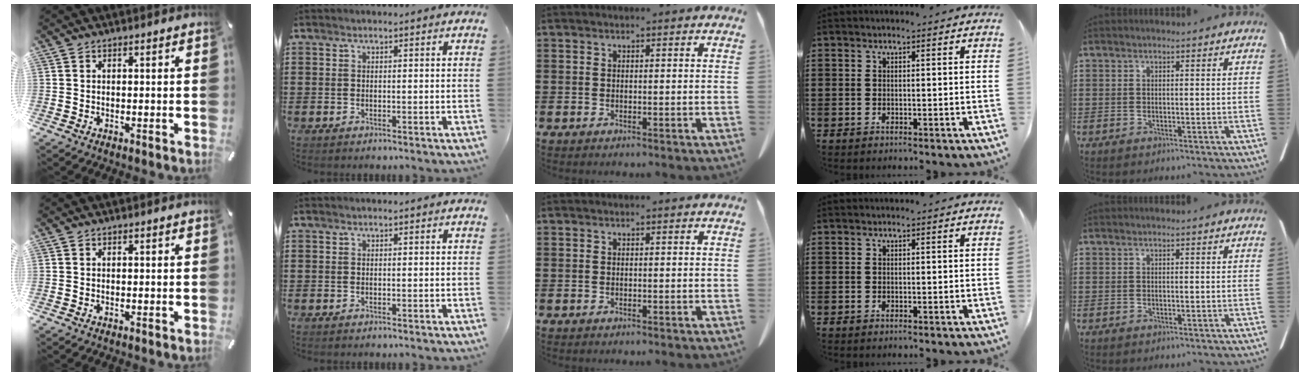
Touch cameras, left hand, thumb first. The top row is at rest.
{}